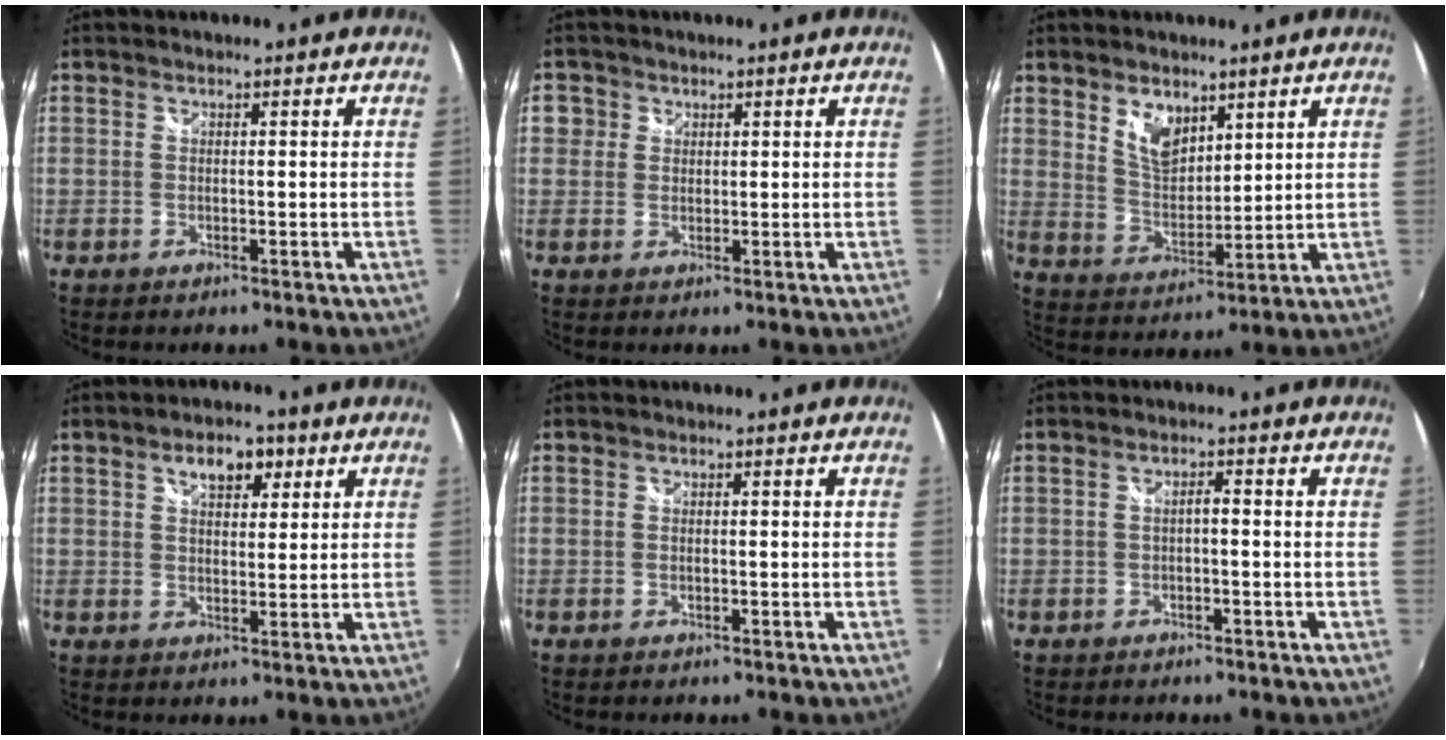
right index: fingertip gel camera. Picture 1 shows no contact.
{"total": 2.6, "force": [0.3, 2.6, 0.3], "torque": [0.001, 0.011, 0.002]}
{"total": 7.5, "force": [4.4, 4.3, 4.3], "torque": [-0.070, 0.001, 0.087]}
{"total": 6.0, "force": [3.1, 3.4, 3.8], "torque": [-0.060, 0.015, 0.049]}
{"total": 0.0}
{"total": 1.3, "force": [-0.6, 0.5, 1.0], "torque": [-0.019, 0.003, -0.010]}